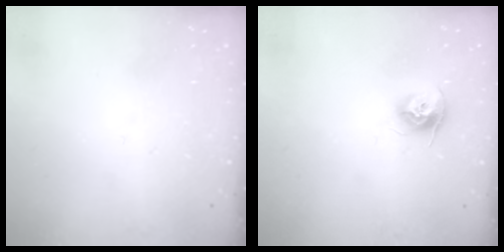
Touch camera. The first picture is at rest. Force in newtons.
{"total": 9.7, "press": 9.7, "slide": 0.5}